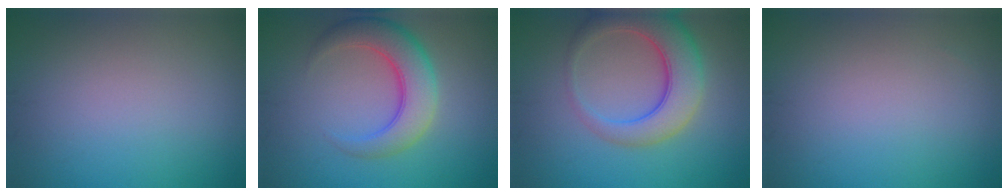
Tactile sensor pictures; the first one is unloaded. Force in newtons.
{"total": 5.9, "press": 5.9, "slide": 0.3}
{"total": 6.9, "press": 6.9, "slide": 0.3}
{"total": 0.0}